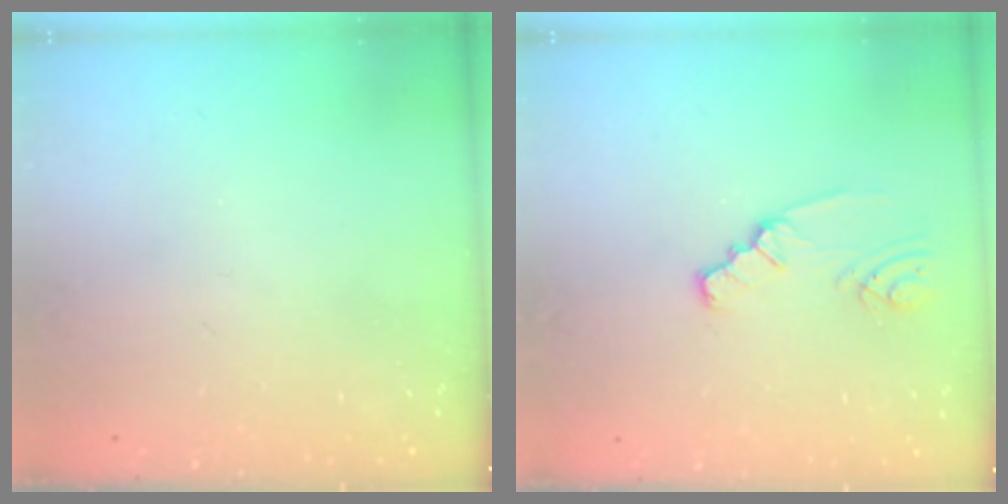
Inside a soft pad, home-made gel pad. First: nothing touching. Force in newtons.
{"total": 2.0, "press": 2.0, "slide": 0.1}